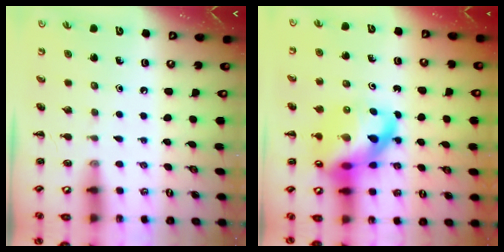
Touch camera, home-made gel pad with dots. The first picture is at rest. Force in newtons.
{"total": 18.4, "press": 18.0, "slide": 3.8}